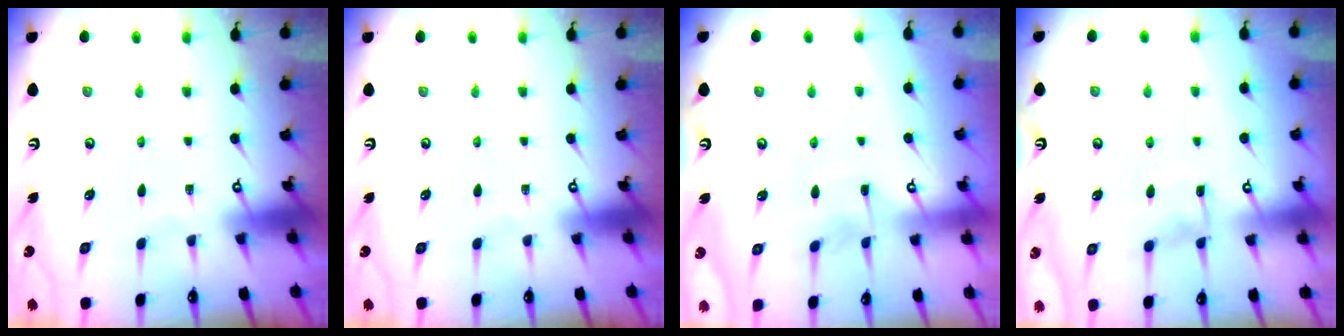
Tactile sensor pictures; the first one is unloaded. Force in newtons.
{"total": 0.0}
{"total": 2.9, "press": 2.9, "slide": 0.4}
{"total": 6.5, "press": 6.5, "slide": 0.8}